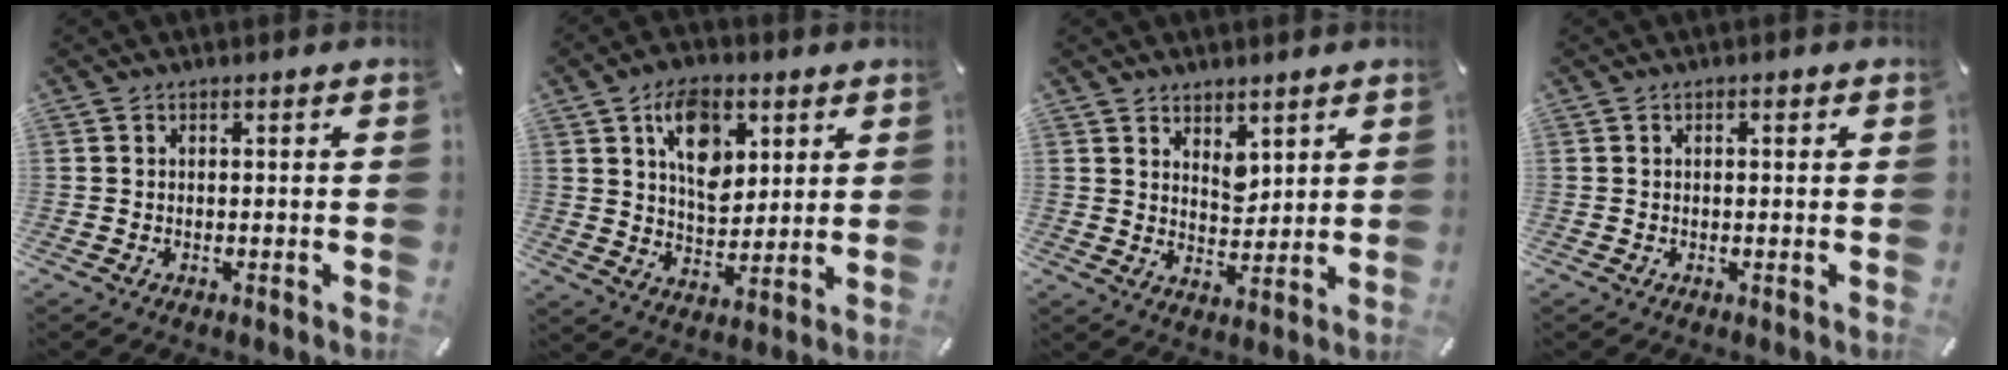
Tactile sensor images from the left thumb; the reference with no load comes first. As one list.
[{"total": 11.7, "force": [5.2, 7.8, 7.0], "torque": [-0.107, -0.005, 0.094]}, {"total": 5.0, "force": [3.6, 3.3, 1.3], "torque": [-0.005, -0.021, 0.061]}, {"total": 0.9, "force": [0.2, 0.5, 0.8], "torque": [-0.015, 0.005, 0.001]}]